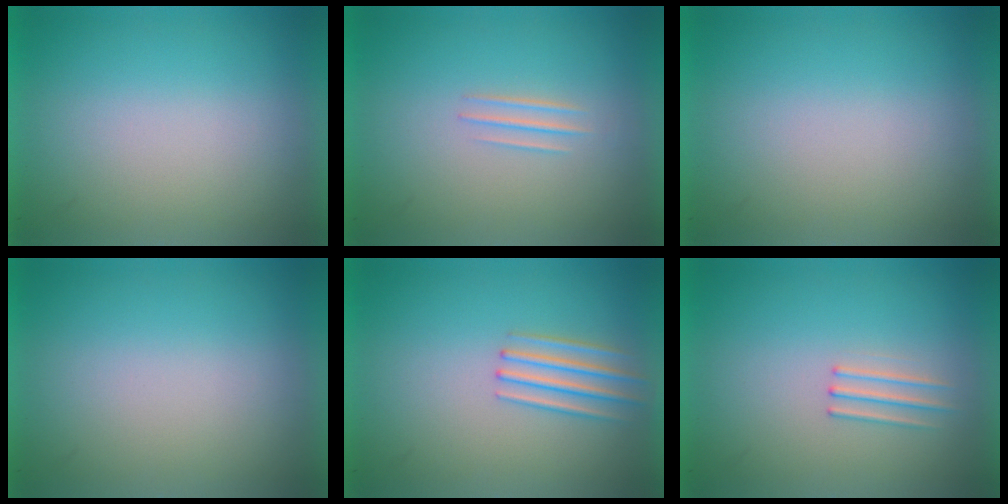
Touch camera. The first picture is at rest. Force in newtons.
{"total": 1.0}
{"total": 0.0}
{"total": 0.0}
{"total": 2.1}
{"total": 1.2}